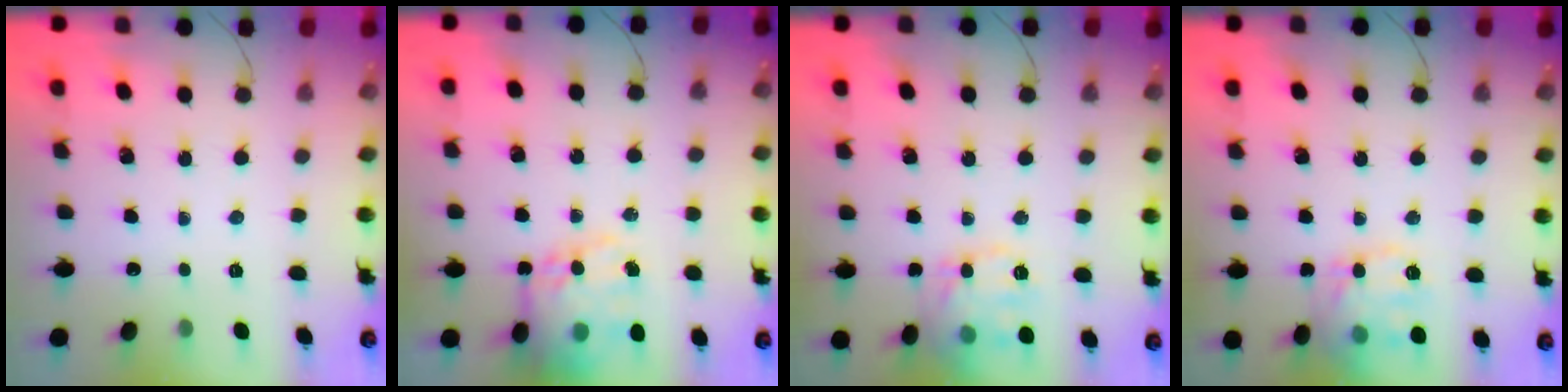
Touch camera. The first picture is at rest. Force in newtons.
{"total": 20.6, "press": 20.0, "slide": 4.8}
{"total": 15.1, "press": 15.0, "slide": 0.8}
{"total": 15.1, "press": 15.0, "slide": 0.8}